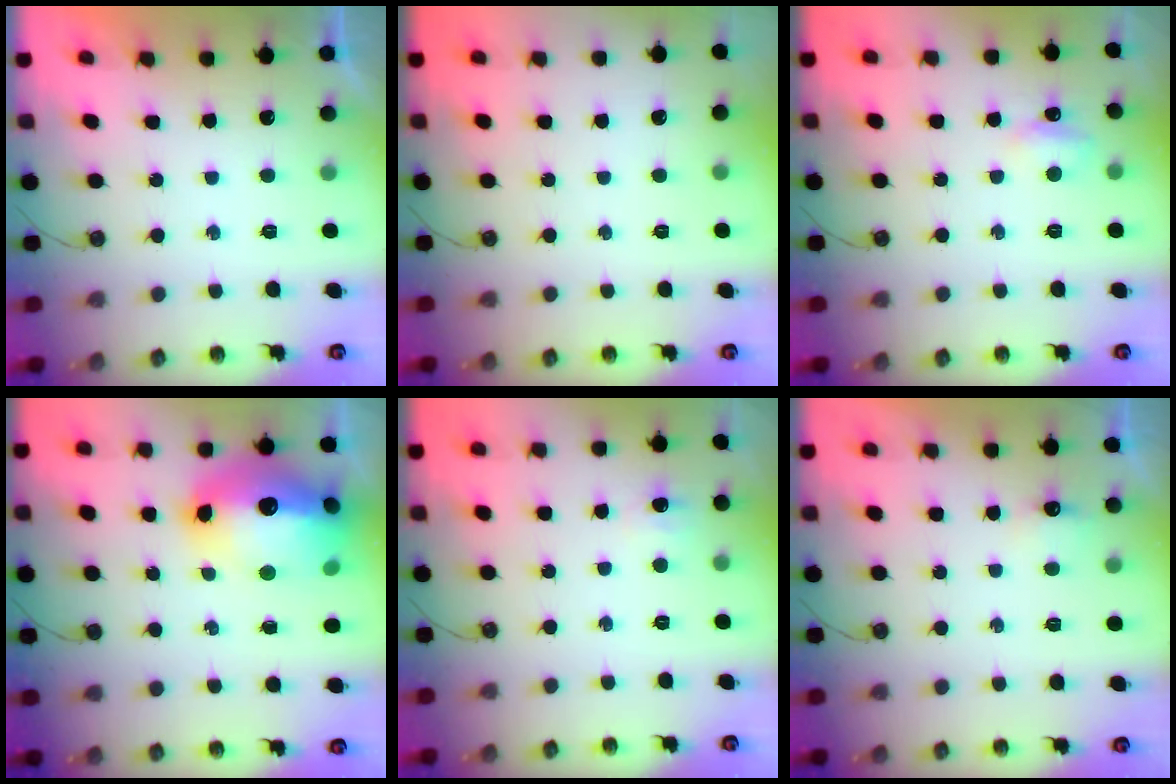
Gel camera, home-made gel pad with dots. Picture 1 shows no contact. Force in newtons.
{"total": 0.0}
{"total": 6.0, "press": 5.9, "slide": 1.1}
{"total": 22.1, "press": 21.4, "slide": 5.3}
{"total": 4.2, "press": 4.1, "slide": 0.9}
{"total": 3.9, "press": 3.9, "slide": 0.7}